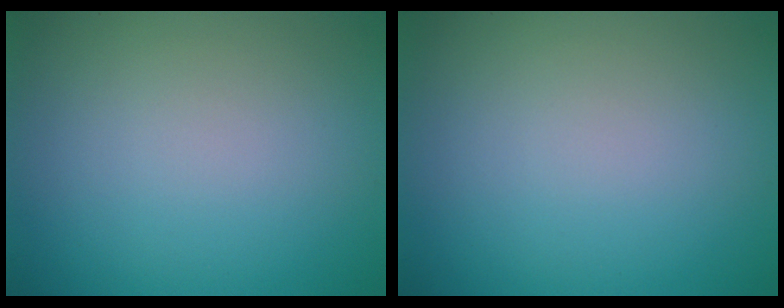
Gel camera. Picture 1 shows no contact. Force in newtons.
{"total": 0.0}